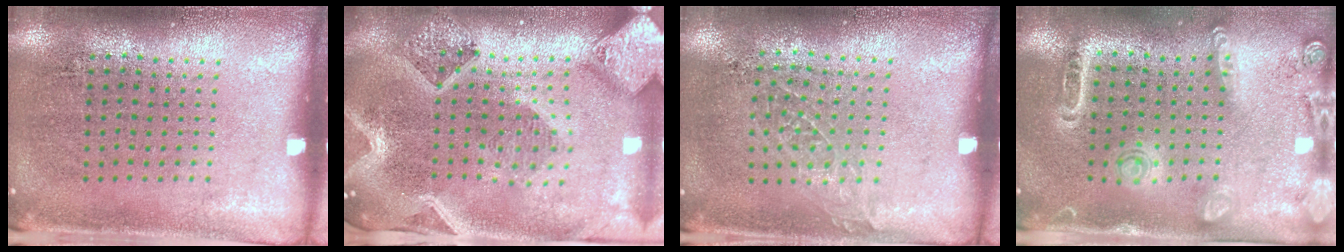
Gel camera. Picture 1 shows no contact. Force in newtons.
{"total": 3.9, "press": 3.1, "slide": 2.3}
{"total": 0.9, "press": 0.8, "slide": 0.2}
{"total": 1.7, "press": 1.5, "slide": 0.8}